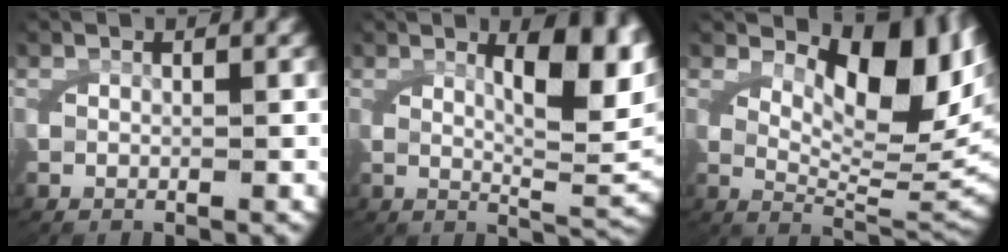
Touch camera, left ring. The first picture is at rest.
{"total": 7.7, "force": [2.9, 2.1, 6.8], "torque": [-0.085, 0.001, 0.044]}
{"total": 10.4, "force": [3.9, 4.3, 8.6], "torque": [-0.106, -0.002, 0.063]}